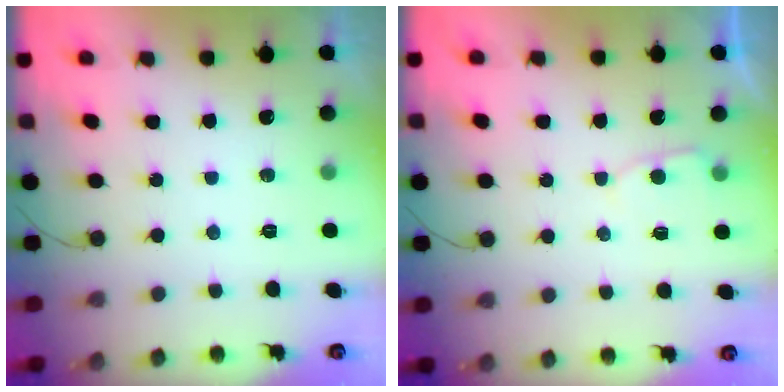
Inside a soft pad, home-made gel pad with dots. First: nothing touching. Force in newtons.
{"total": 2.7, "press": 2.7, "slide": 0.3}